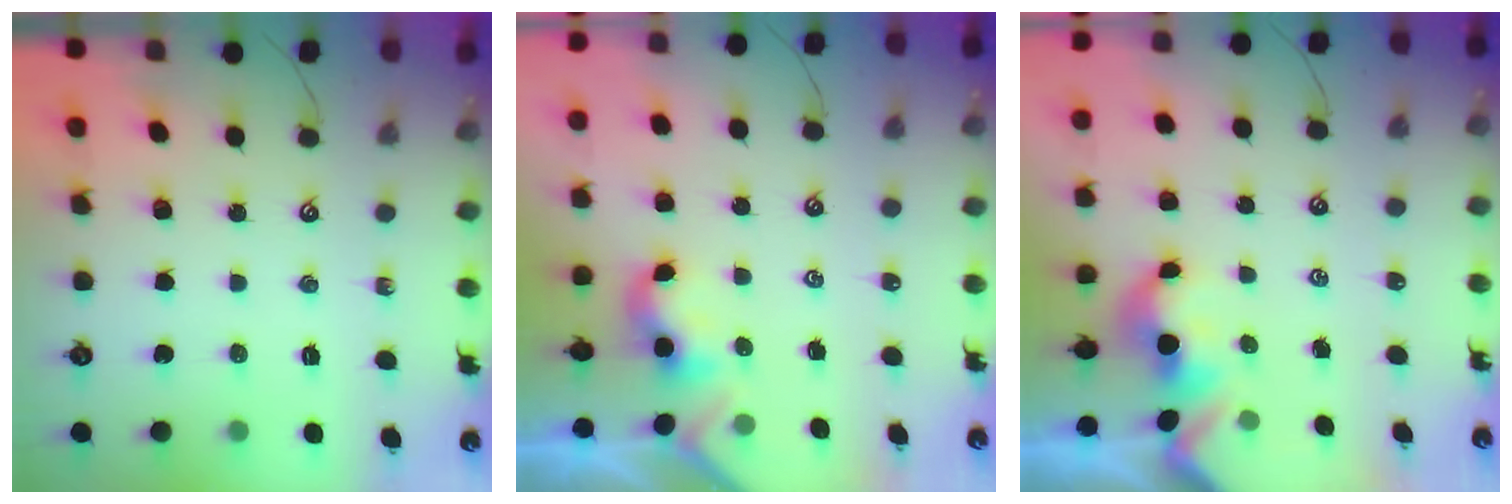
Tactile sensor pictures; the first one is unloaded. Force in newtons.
{"total": 2.2, "press": 2.2, "slide": 0.2}
{"total": 1.6, "press": 1.6, "slide": 0.2}